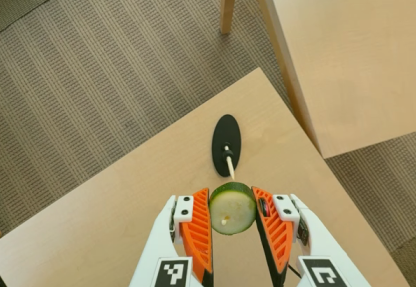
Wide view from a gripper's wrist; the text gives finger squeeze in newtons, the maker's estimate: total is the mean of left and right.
{"total": 12.9, "left": 13.5, "right": 12.2}